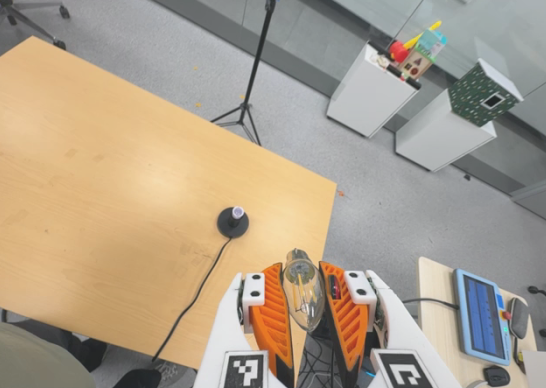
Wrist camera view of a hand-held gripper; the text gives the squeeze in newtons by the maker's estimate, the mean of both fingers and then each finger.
{"total": 22.3, "left": 25.7, "right": 18.9}